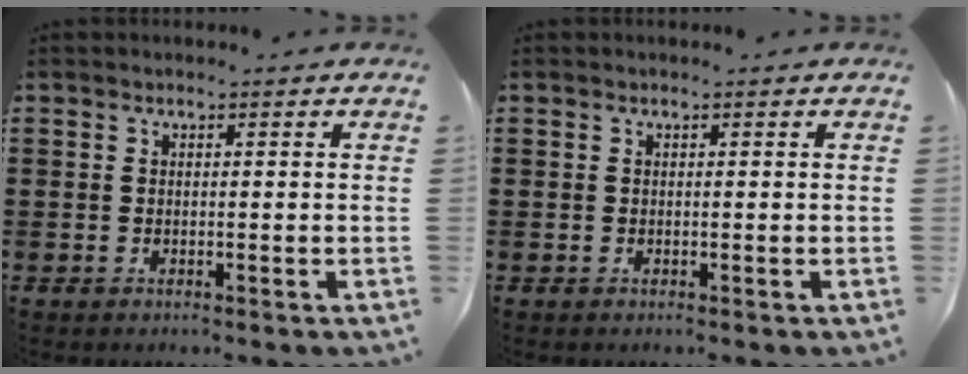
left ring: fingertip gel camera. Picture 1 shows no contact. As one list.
[{"total": 0.0}]